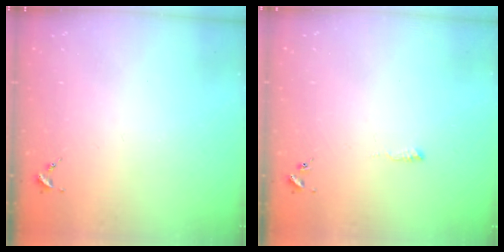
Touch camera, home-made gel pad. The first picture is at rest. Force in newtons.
{"total": 4.1, "press": 4.1, "slide": 0.5}